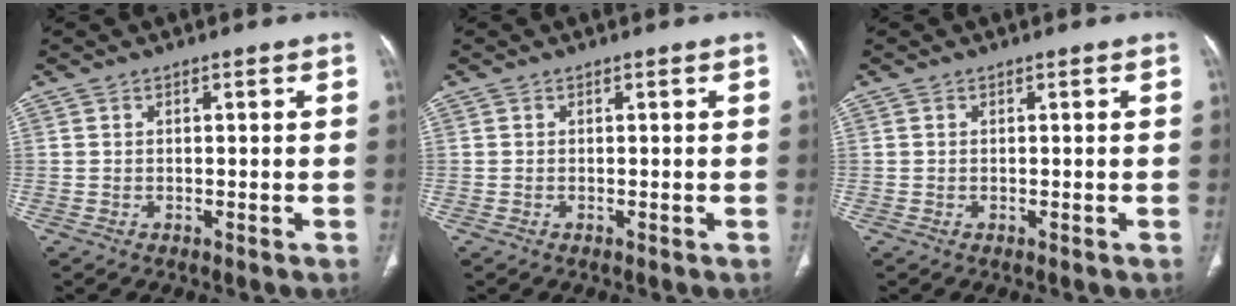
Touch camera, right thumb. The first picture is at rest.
{"total": 0.0}
{"total": 0.0}